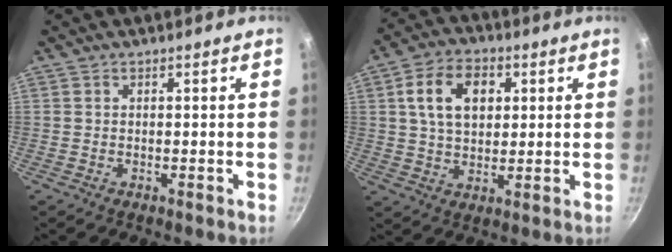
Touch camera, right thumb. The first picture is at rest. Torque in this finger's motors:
{"motor_torque": [-0.75, 0.80, 0.92, 0.21, 0.09]}